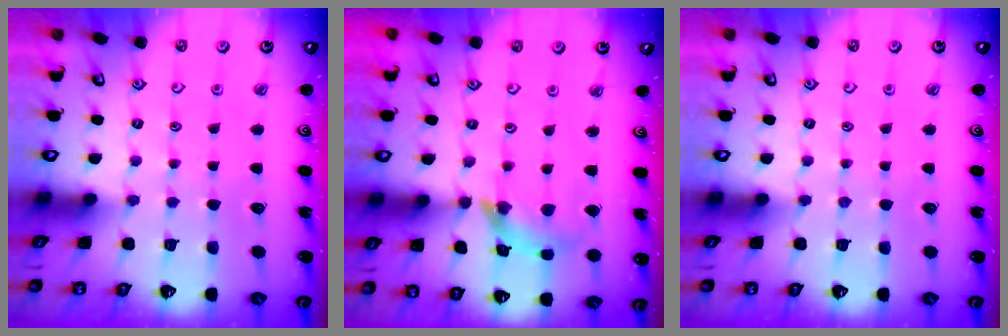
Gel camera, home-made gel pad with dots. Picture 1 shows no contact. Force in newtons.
{"total": 9.4, "press": 9.3, "slide": 1.2}
{"total": 0.0}